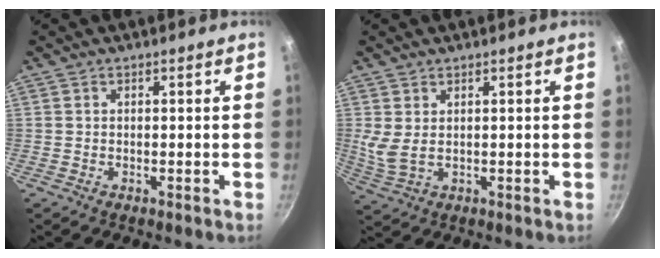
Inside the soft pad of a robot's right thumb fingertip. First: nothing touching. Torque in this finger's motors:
{"motor_torque": [0.57, 0.54, 0.58, -0.10, 0.17]}